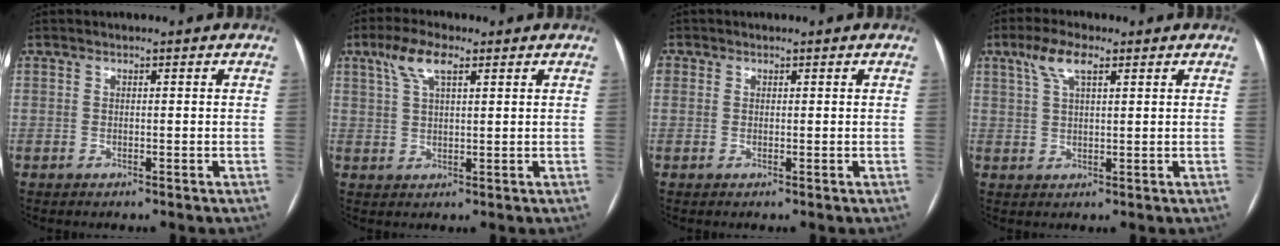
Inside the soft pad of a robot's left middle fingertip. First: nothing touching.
{"total": 5.5, "force": [3.0, 1.5, 4.3], "torque": [-0.095, 0.017, 0.060]}
{"total": 1.3, "force": [0.4, 1.2, 0.3], "torque": [0.004, 0.003, 0.005]}
{"total": 5.0, "force": [2.8, 1.3, 3.9], "torque": [-0.086, 0.016, 0.056]}